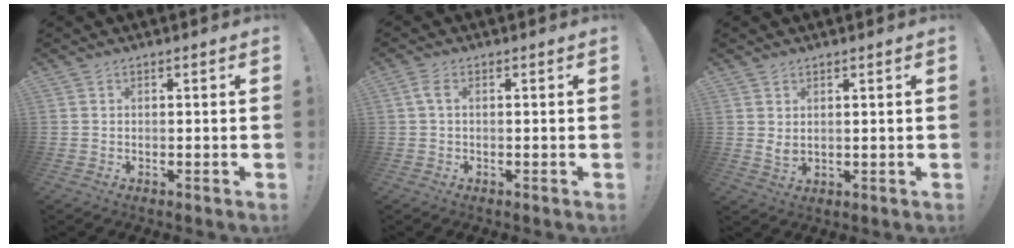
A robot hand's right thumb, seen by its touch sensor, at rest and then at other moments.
{"total": 2.4, "force": [0.4, 1.4, 1.9], "torque": [-0.039, 0.008, 0.008]}
{"total": 2.8, "force": [1.4, 1.3, 2.1], "torque": [-0.029, -0.008, 0.024]}